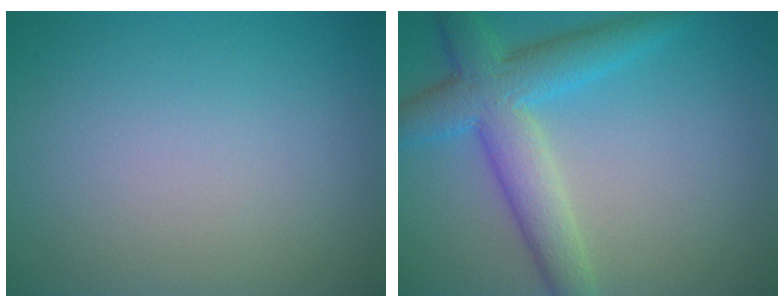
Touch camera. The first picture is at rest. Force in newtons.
{"total": 6.2, "press": 6.2, "slide": 0.3}